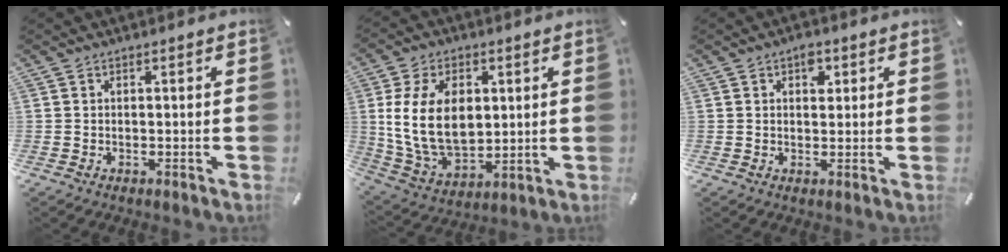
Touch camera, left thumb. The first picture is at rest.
{"total": 16.0, "force": [2.5, 10.8, 11.5], "torque": [-0.254, 0.002, 0.047]}
{"total": 2.9, "force": [1.3, 1.9, 1.7], "torque": [-0.015, -0.003, 0.017]}